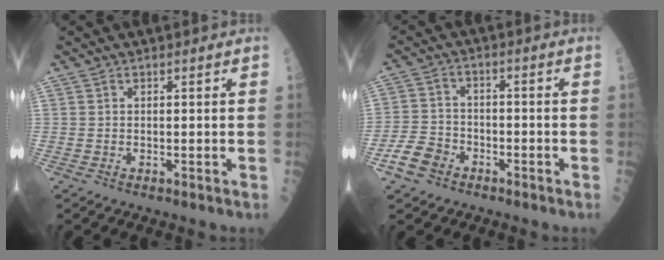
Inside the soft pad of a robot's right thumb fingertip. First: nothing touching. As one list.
[{"total": 6.1, "force": [-3.6, 4.2, 2.5], "torque": [-0.044, 0.025, -0.067]}]